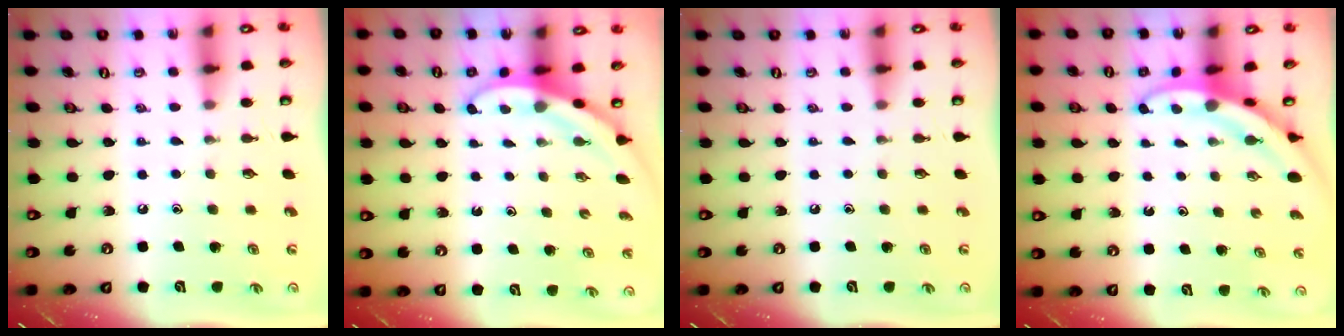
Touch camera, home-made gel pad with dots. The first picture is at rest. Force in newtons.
{"total": 3.4, "press": 3.4, "slide": 0.1}
{"total": 0.0}
{"total": 3.6, "press": 3.5, "slide": 0.4}